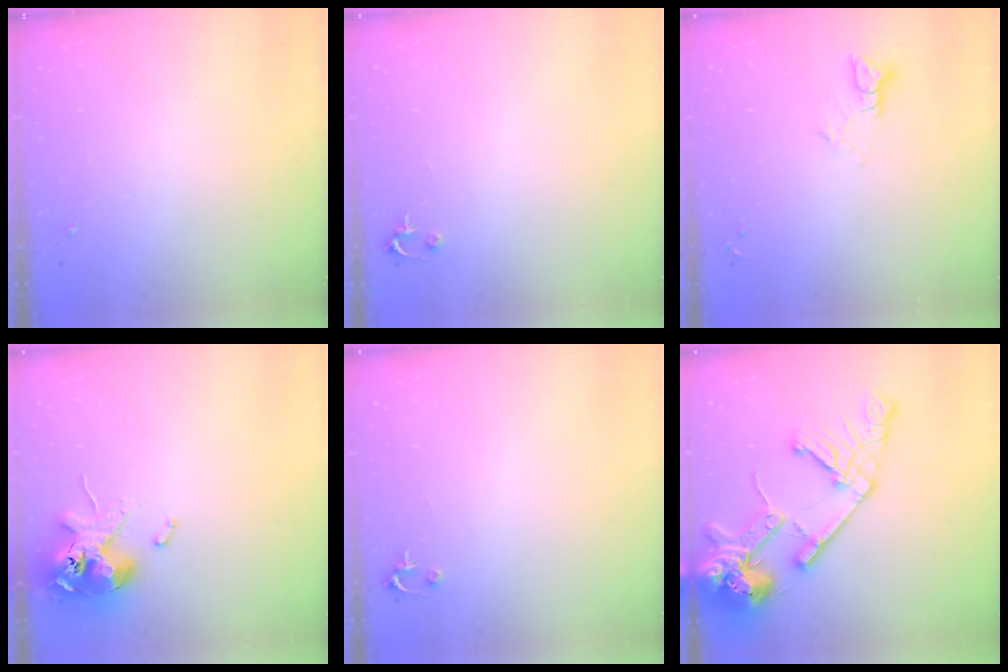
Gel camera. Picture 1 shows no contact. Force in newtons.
{"total": 2.5, "press": 2.5, "slide": 0.2}
{"total": 4.4, "press": 4.4, "slide": 0.3}
{"total": 12.1, "press": 12.0, "slide": 2.0}
{"total": 2.5, "press": 2.5, "slide": 0.2}
{"total": 20.4, "press": 20.2, "slide": 2.9}